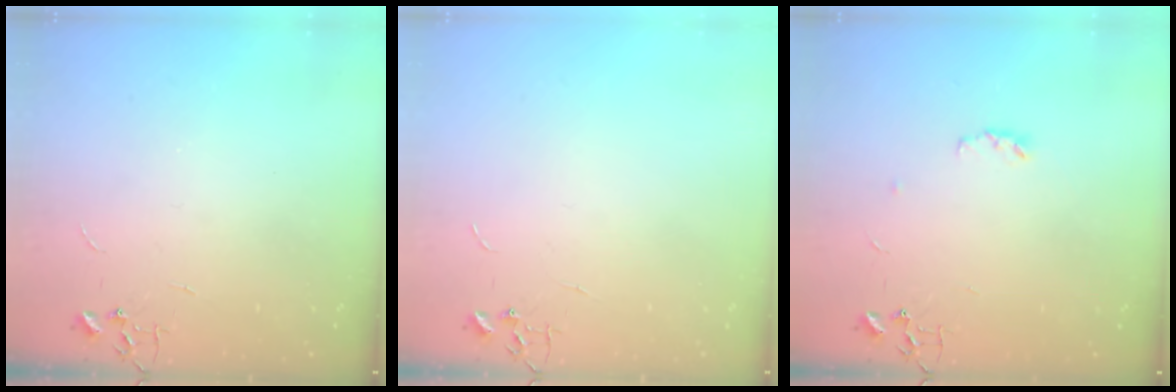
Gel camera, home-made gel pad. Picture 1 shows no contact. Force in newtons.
{"total": 0.0}
{"total": 3.8, "press": 3.8, "slide": 0.6}